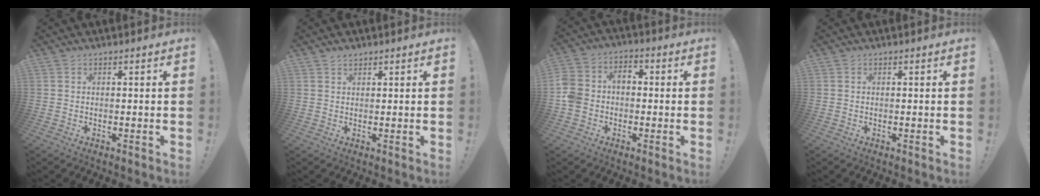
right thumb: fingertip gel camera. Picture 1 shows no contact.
{"total": 1.3, "force": [1.1, 0.6, 0.3], "torque": [-0.004, -0.004, 0.021]}
{"total": 7.5, "force": [-2.3, 6.1, 3.8], "torque": [-0.085, 0.029, -0.040]}
{"total": 0.0}